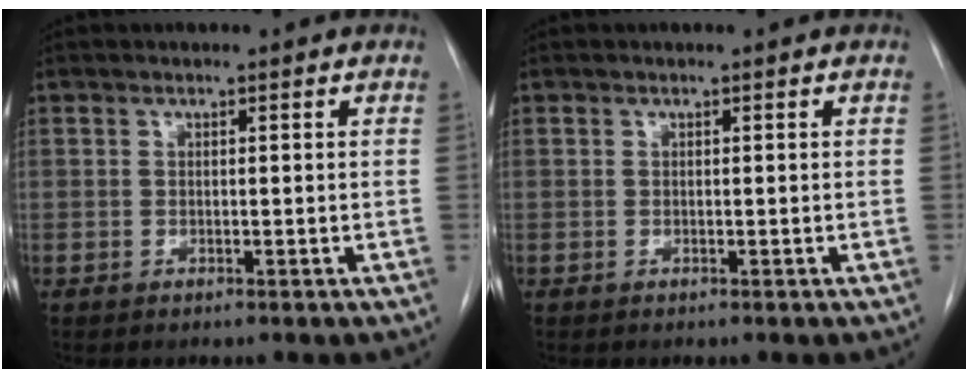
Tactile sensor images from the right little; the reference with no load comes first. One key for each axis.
{"total": 0.0}